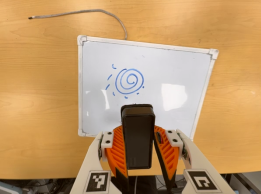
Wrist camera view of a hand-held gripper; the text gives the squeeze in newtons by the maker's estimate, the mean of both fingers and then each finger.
{"total": 7.8, "left": 6.8, "right": 8.7}